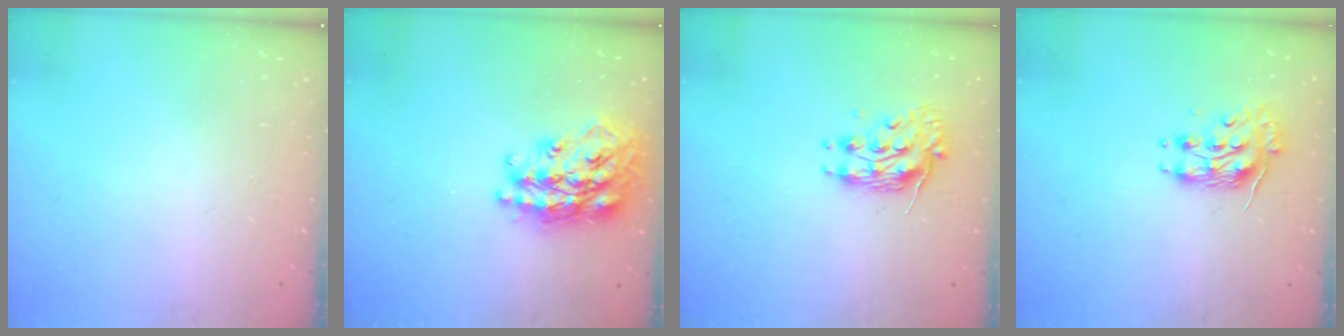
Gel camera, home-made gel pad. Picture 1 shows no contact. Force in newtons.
{"total": 23.2, "press": 23.2, "slide": 1.8}
{"total": 9.8, "press": 9.7, "slide": 0.8}
{"total": 10.2, "press": 10.2, "slide": 0.6}